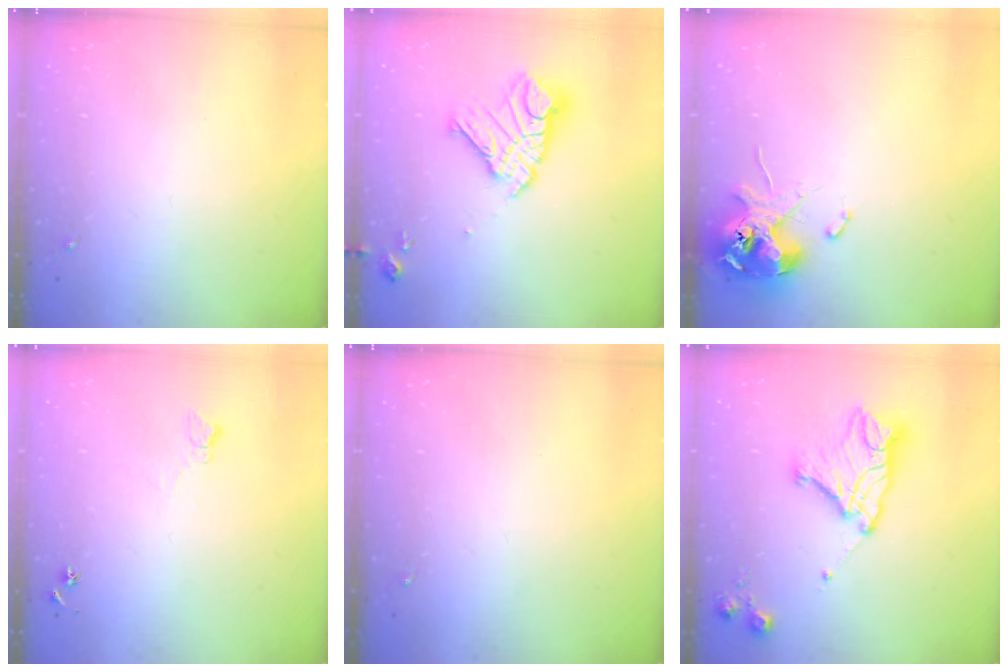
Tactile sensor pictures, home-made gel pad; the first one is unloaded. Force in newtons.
{"total": 15.2, "press": 15.1, "slide": 1.6}
{"total": 12.1, "press": 11.9, "slide": 1.8}
{"total": 6.2, "press": 6.1, "slide": 0.8}
{"total": 0.0}
{"total": 15.7, "press": 15.6, "slide": 1.3}